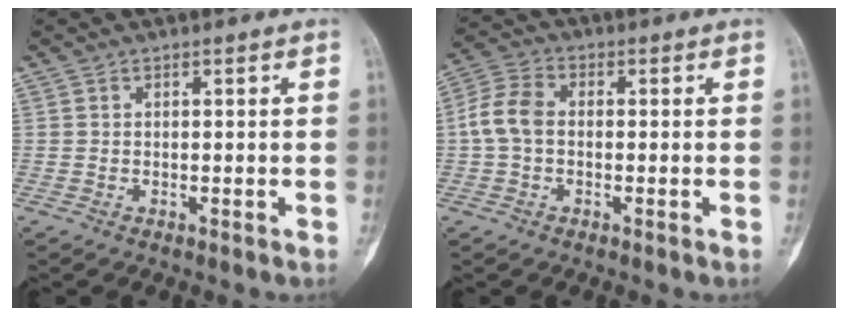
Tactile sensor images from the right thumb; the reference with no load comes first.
{"total": 6.5, "force": [-0.4, 4.4, 4.7], "torque": [-0.097, 0.017, -0.018]}